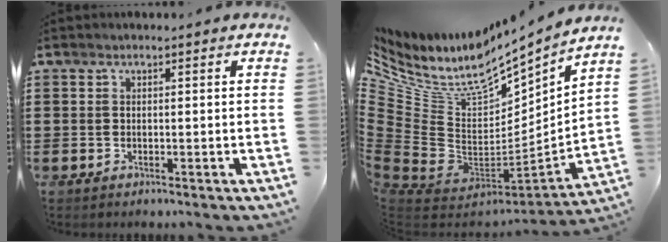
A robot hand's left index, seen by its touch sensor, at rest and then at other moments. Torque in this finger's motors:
{"motor_torque": [0.59, -0.08, -0.04, 0.11]}